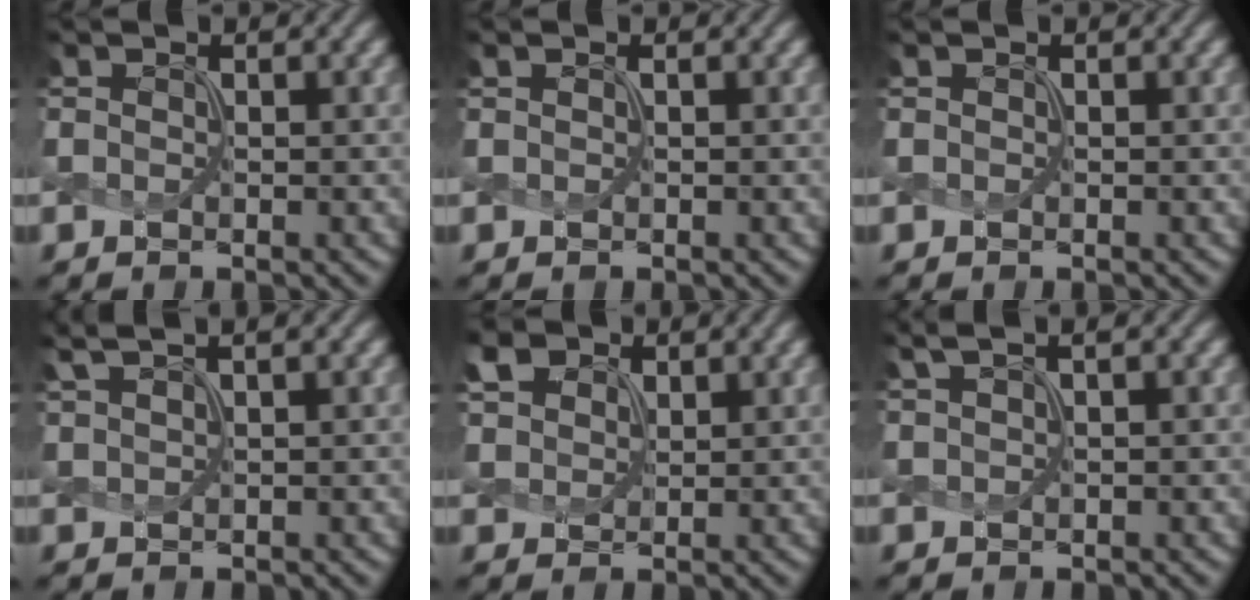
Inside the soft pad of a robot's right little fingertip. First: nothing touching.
{"total": 0.0}
{"total": 0.0}
{"total": 4.8, "force": [3.4, 1.4, 3.0], "torque": [-0.043, 0.027, 0.037]}
{"total": 3.2, "force": [2.2, 2.1, 1.3], "torque": [-0.042, 0.008, 0.044]}
{"total": 3.8, "force": [2.4, 1.2, 2.6], "torque": [-0.026, 0.021, 0.019]}